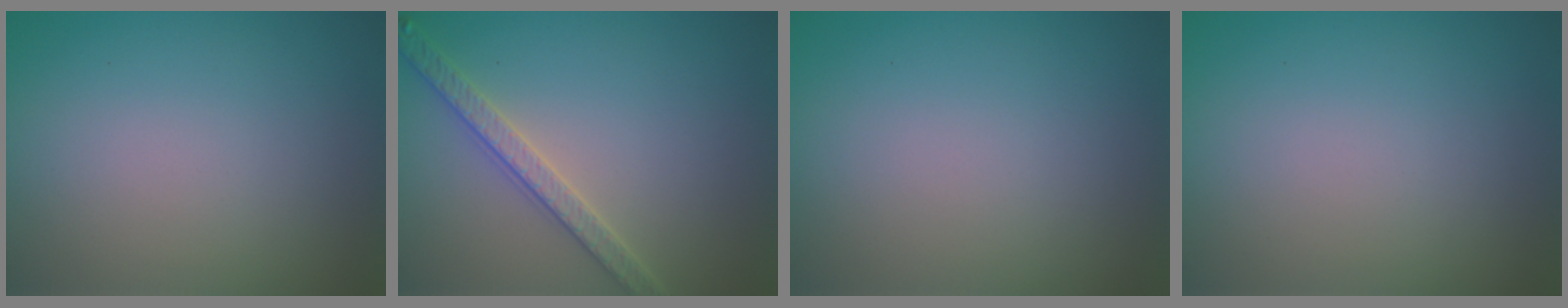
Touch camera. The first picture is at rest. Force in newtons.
{"total": 3.0, "press": 2.9, "slide": 0.7}
{"total": 0.0}
{"total": 0.0}